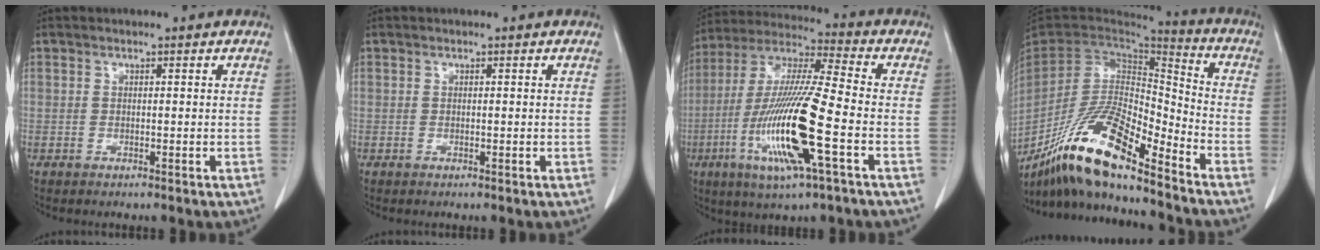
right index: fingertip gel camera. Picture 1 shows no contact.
{"total": 0.0}
{"total": 18.1, "force": [-5.4, 1.0, 17.2], "torque": [-0.355, -0.020, -0.103]}
{"total": 18.2, "force": [-13.5, 2.8, 11.9], "torque": [-0.235, -0.012, -0.249]}